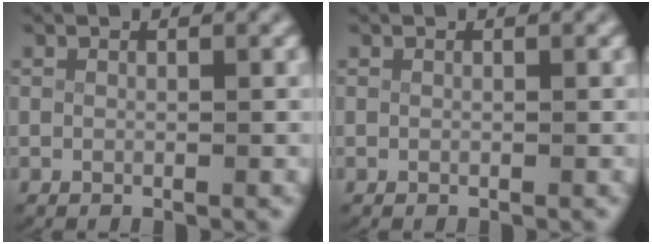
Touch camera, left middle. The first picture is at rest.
{"total": 0.0}